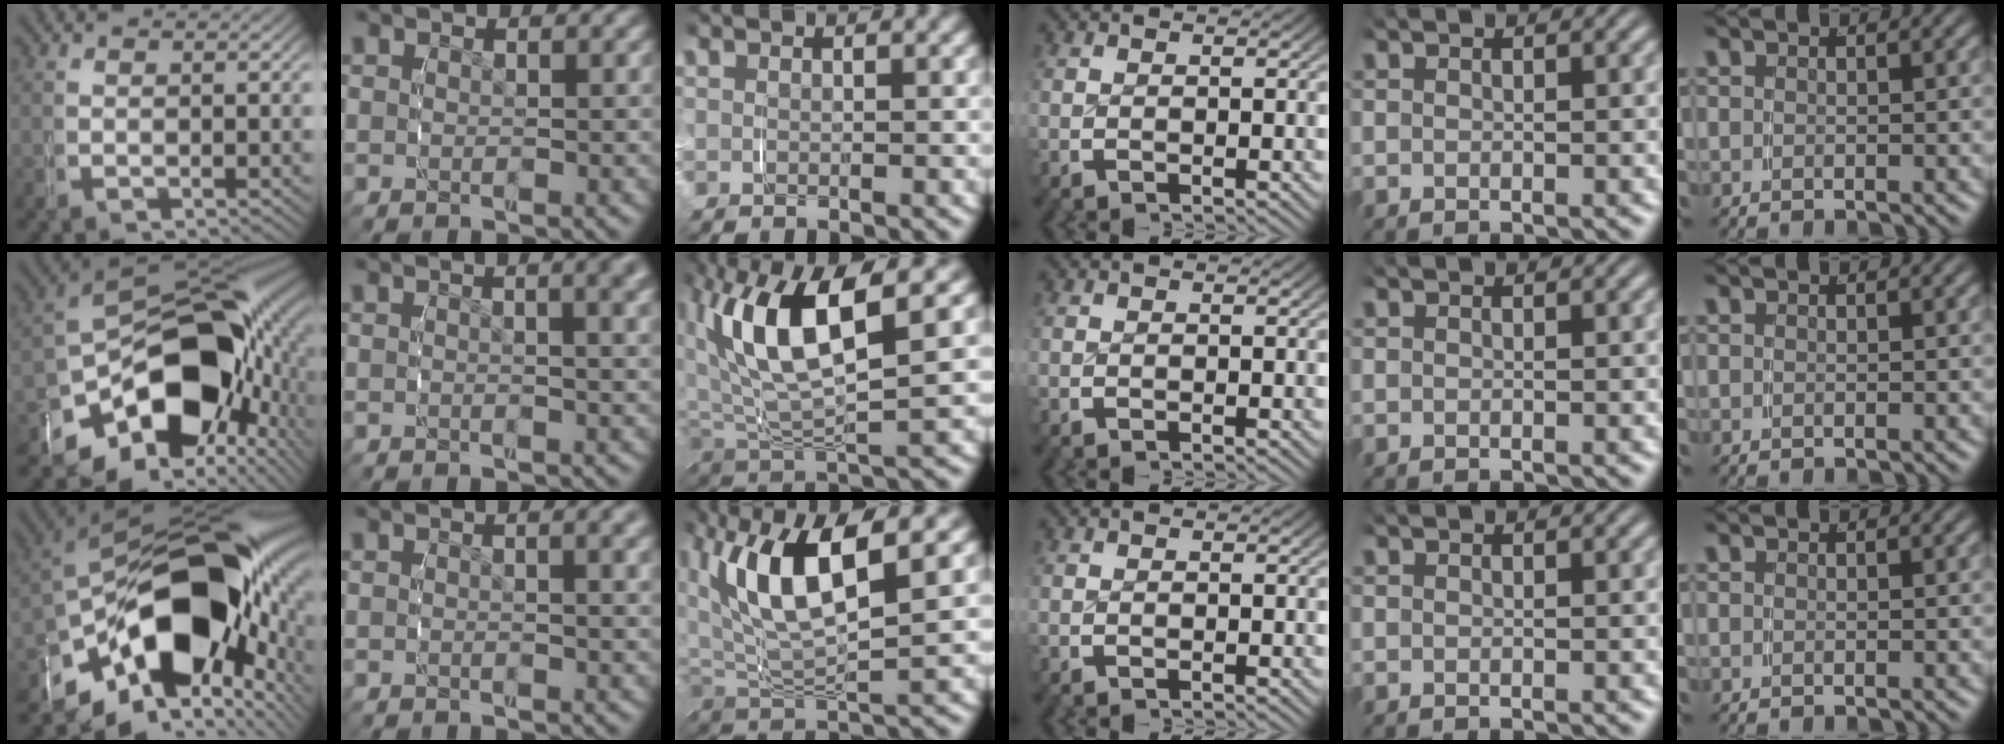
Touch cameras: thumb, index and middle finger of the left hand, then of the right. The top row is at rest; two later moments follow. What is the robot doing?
{"motion": "grasp_and_lifting", "object": "keyboard"}